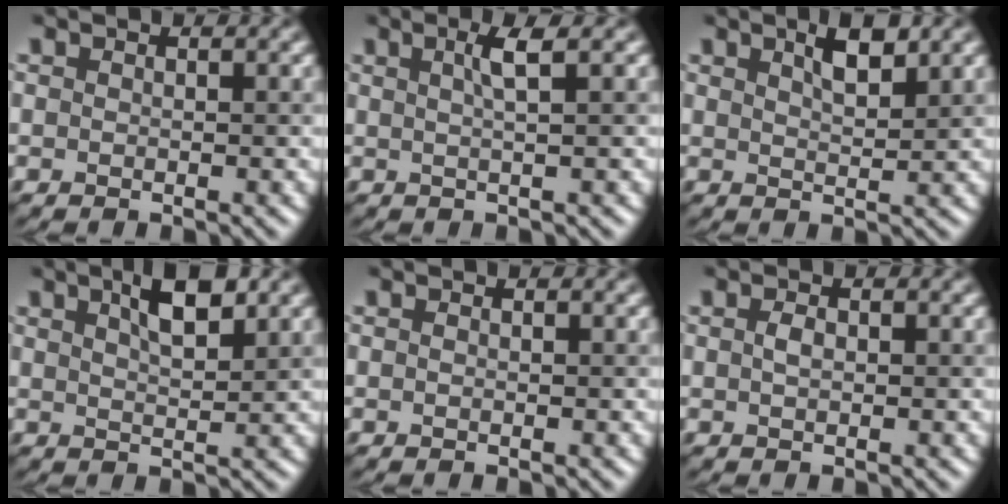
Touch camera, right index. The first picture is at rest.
{"total": 2.3, "force": [0.7, 0.3, 2.2], "torque": [-0.035, 0.011, 0.014]}
{"total": 2.5, "force": [1.7, 0.5, 1.8], "torque": [-0.023, 0.008, 0.032]}
{"total": 3.5, "force": [2.1, 0.9, 2.7], "torque": [-0.038, 0.011, 0.038]}
{"total": 0.0}
{"total": 0.7, "force": [0.1, 0.4, 0.6], "torque": [-0.014, 0.005, 0.005]}